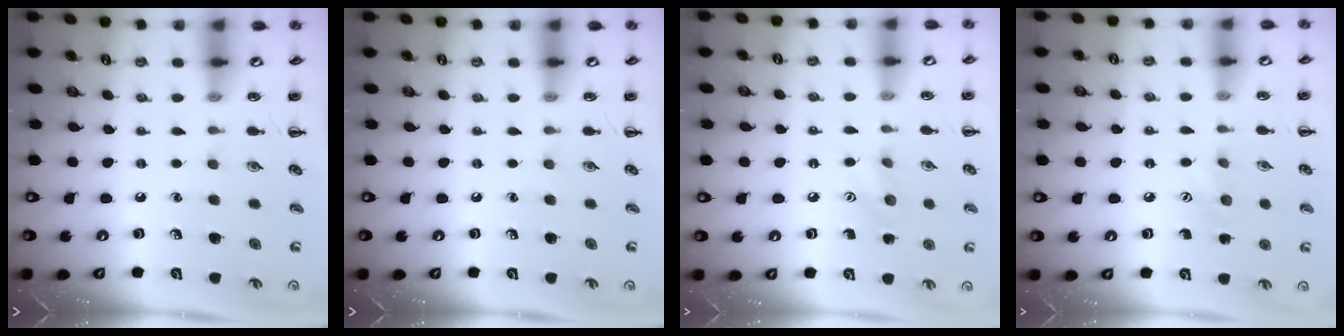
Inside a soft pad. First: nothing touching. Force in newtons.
{"total": 0.0}
{"total": 7.6, "press": 7.4, "slide": 1.8}
{"total": 6.0, "press": 5.8, "slide": 1.5}